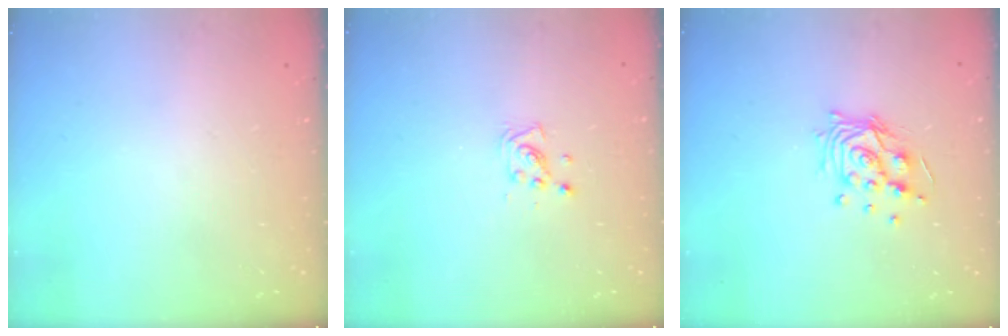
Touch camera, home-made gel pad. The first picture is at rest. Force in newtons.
{"total": 4.6, "press": 4.4, "slide": 1.4}
{"total": 11.5, "press": 11.4, "slide": 1.0}